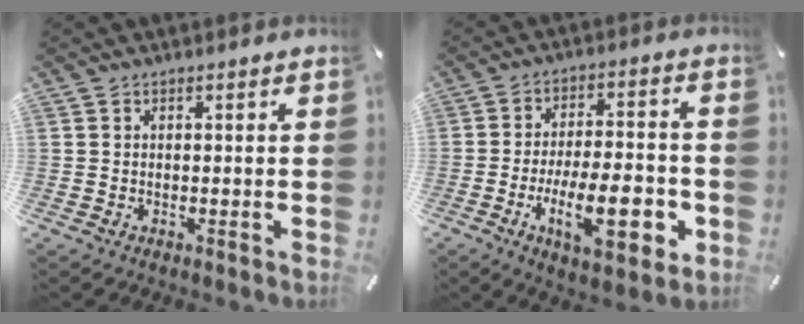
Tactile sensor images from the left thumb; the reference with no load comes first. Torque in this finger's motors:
{"motor_torque": [-0.26, 1.50, 1.39, 1.12, 0.18]}